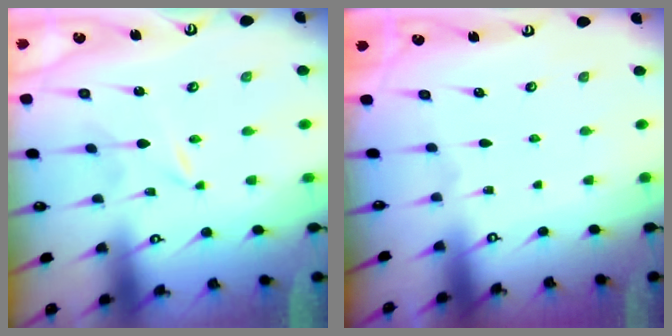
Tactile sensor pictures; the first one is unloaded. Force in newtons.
{"total": 0.0}